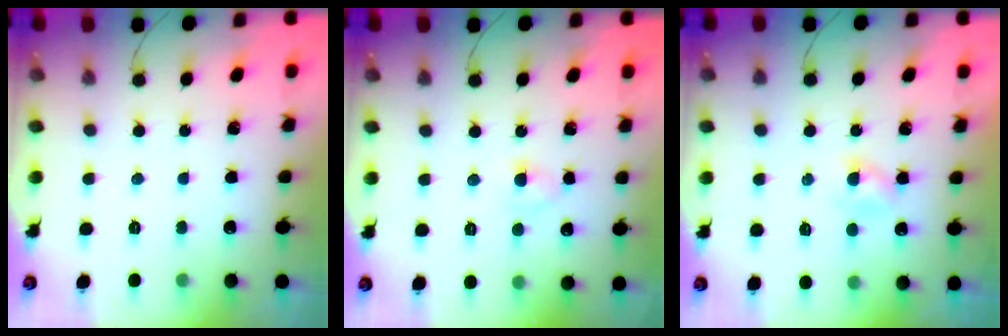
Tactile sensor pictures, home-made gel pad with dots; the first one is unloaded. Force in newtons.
{"total": 2.7, "press": 2.4, "slide": 1.2}
{"total": 1.7, "press": 1.5, "slide": 0.8}